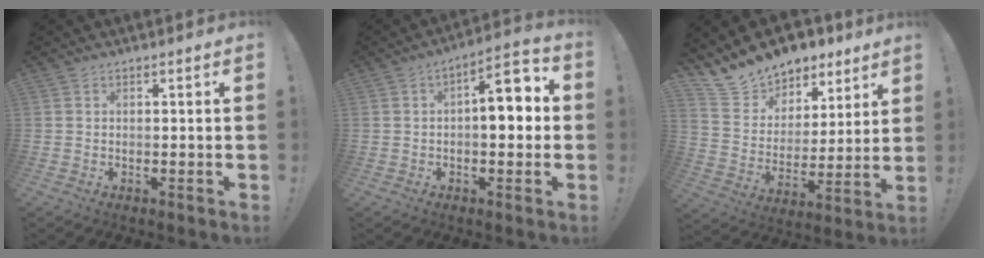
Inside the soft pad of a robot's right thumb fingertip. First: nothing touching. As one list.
[{"total": 10.2, "force": [0.3, 4.8, 9.0], "torque": [-0.116, 0.004, 0.001]}, {"total": 12.8, "force": [11.3, 5.9, 1.2], "torque": [-0.041, -0.097, 0.210]}]